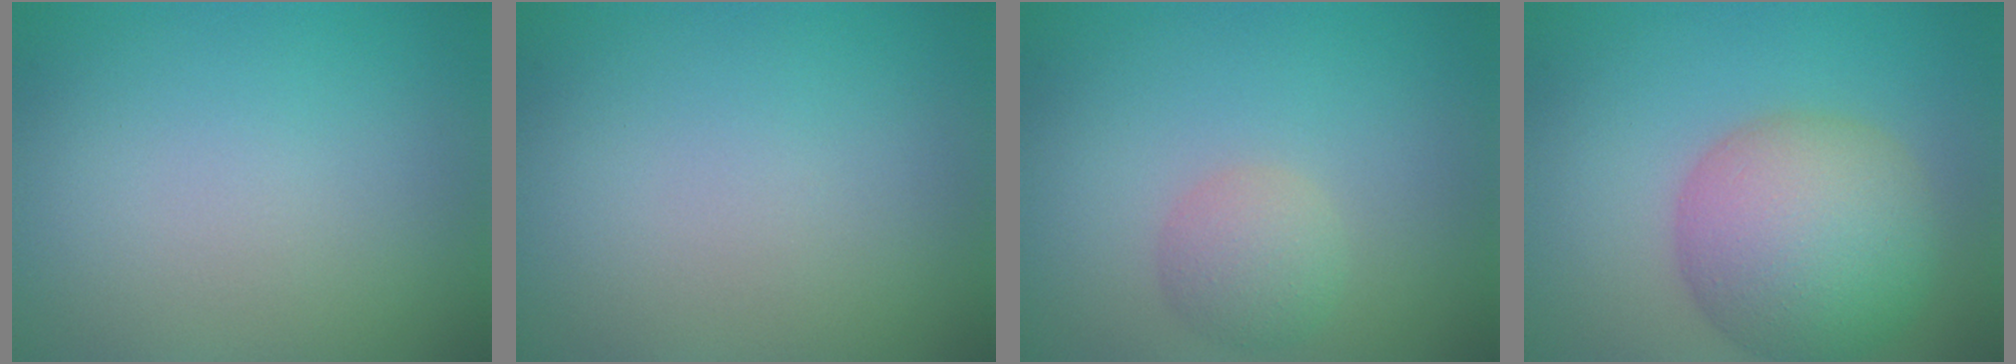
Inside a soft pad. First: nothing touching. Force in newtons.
{"total": 0.0}
{"total": 2.3, "press": 2.3, "slide": 0.2}
{"total": 8.2, "press": 8.2, "slide": 0.4}